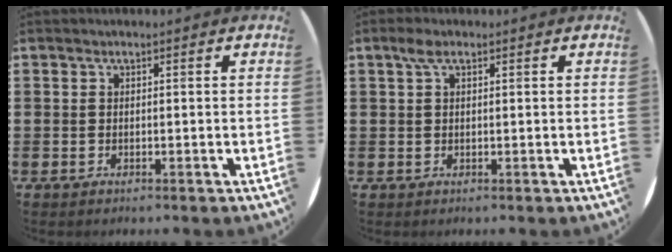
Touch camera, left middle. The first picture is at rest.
{"total": 1.9, "force": [1.0, 0.8, 1.5], "torque": [-0.032, 0.007, 0.016]}